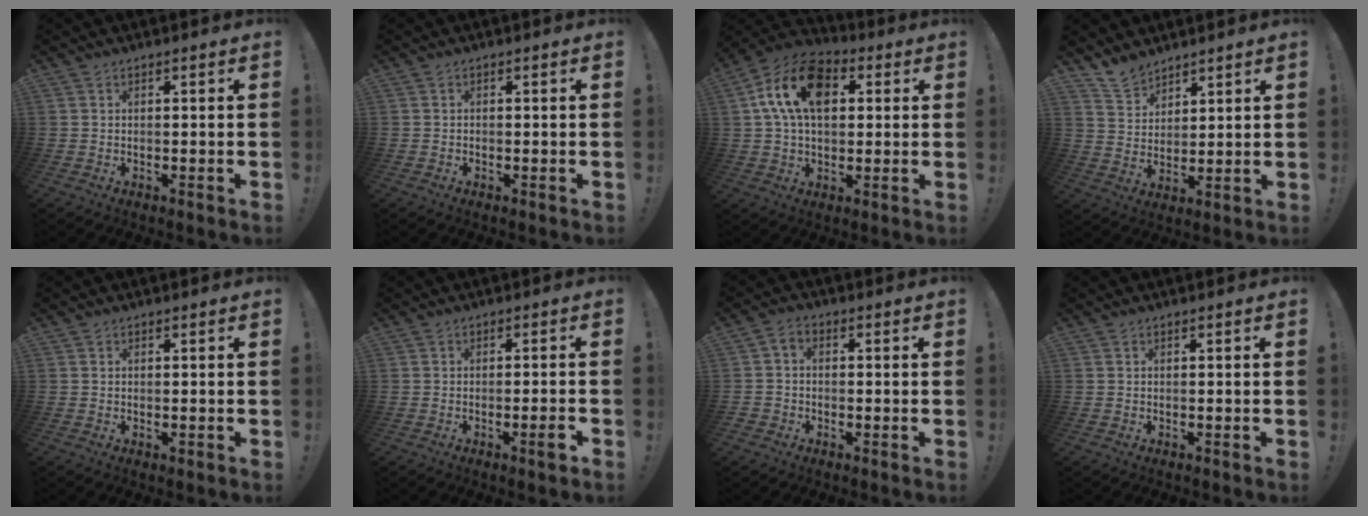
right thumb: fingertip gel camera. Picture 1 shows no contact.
{"total": 0.6, "force": [-0.5, 0.4, 0.0], "torque": [-0.011, 0.007, -0.006]}
{"total": 17.2, "force": [4.9, 11.0, 12.3], "torque": [-0.217, 0.007, 0.088]}
{"total": 8.2, "force": [7.1, 3.9, 1.3], "torque": [-0.038, -0.047, 0.141]}
{"total": 0.5, "force": [0.2, 0.5, 0.2], "torque": [-0.006, 0.002, 0.004]}
{"total": 5.8, "force": [-3.1, 0.2, 4.9], "torque": [-0.076, 0.007, -0.049]}
{"total": 3.0, "force": [-1.3, 2.5, 1.2], "torque": [-0.031, 0.013, -0.020]}
{"total": 0.0}